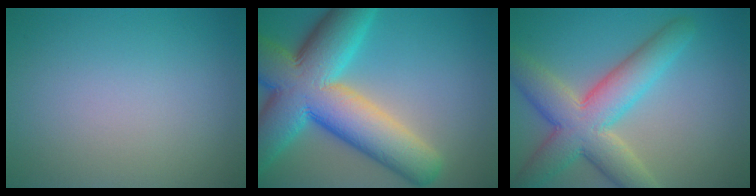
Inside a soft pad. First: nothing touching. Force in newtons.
{"total": 14.0, "press": 14.0, "slide": 0.7}
{"total": 8.1, "press": 8.1, "slide": 0.5}